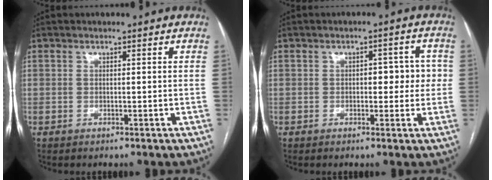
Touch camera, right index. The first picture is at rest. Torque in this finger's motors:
{"motor_torque": [0.60, 0.09, 0.22, 0.04]}